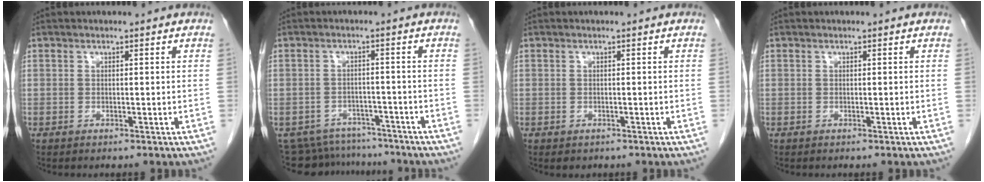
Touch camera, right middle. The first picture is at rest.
{"total": 9.9, "force": [-9.4, 3.1, 0.2], "torque": [-0.003, 0.016, -0.123]}
{"total": 0.9, "force": [-0.6, 0.6, 0.3], "torque": [-0.006, 0.000, -0.003]}
{"total": 0.0}